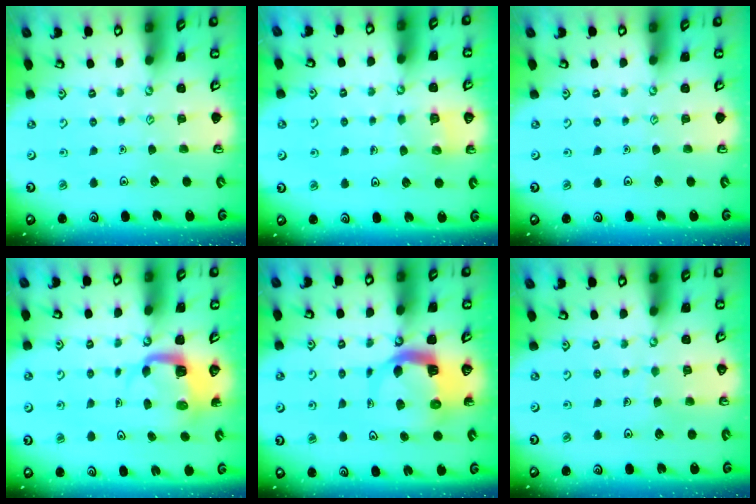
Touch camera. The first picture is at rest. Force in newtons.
{"total": 2.6, "press": 2.6, "slide": 0.1}
{"total": 0.0}
{"total": 4.9, "press": 4.9, "slide": 0.4}
{"total": 6.6, "press": 6.5, "slide": 0.8}
{"total": 4.4, "press": 4.4, "slide": 0.4}